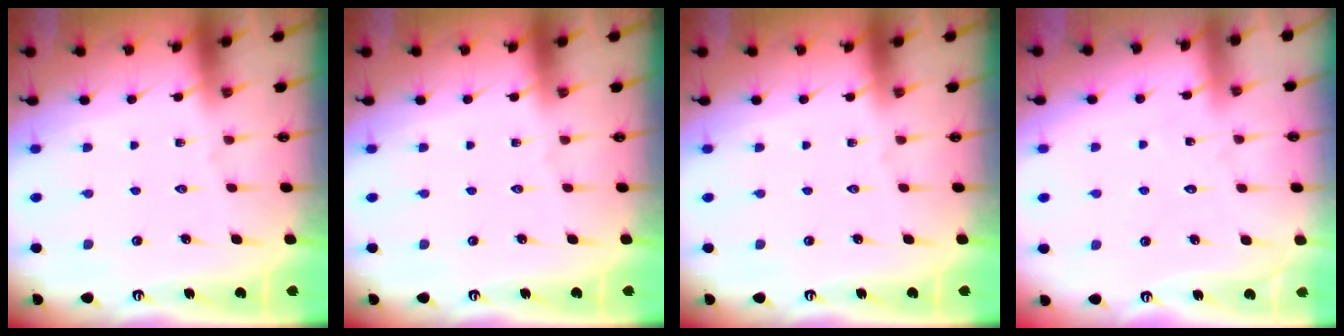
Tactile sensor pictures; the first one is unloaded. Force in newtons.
{"total": 0.0}
{"total": 0.0}
{"total": 4.5, "press": 4.5, "slide": 0.5}